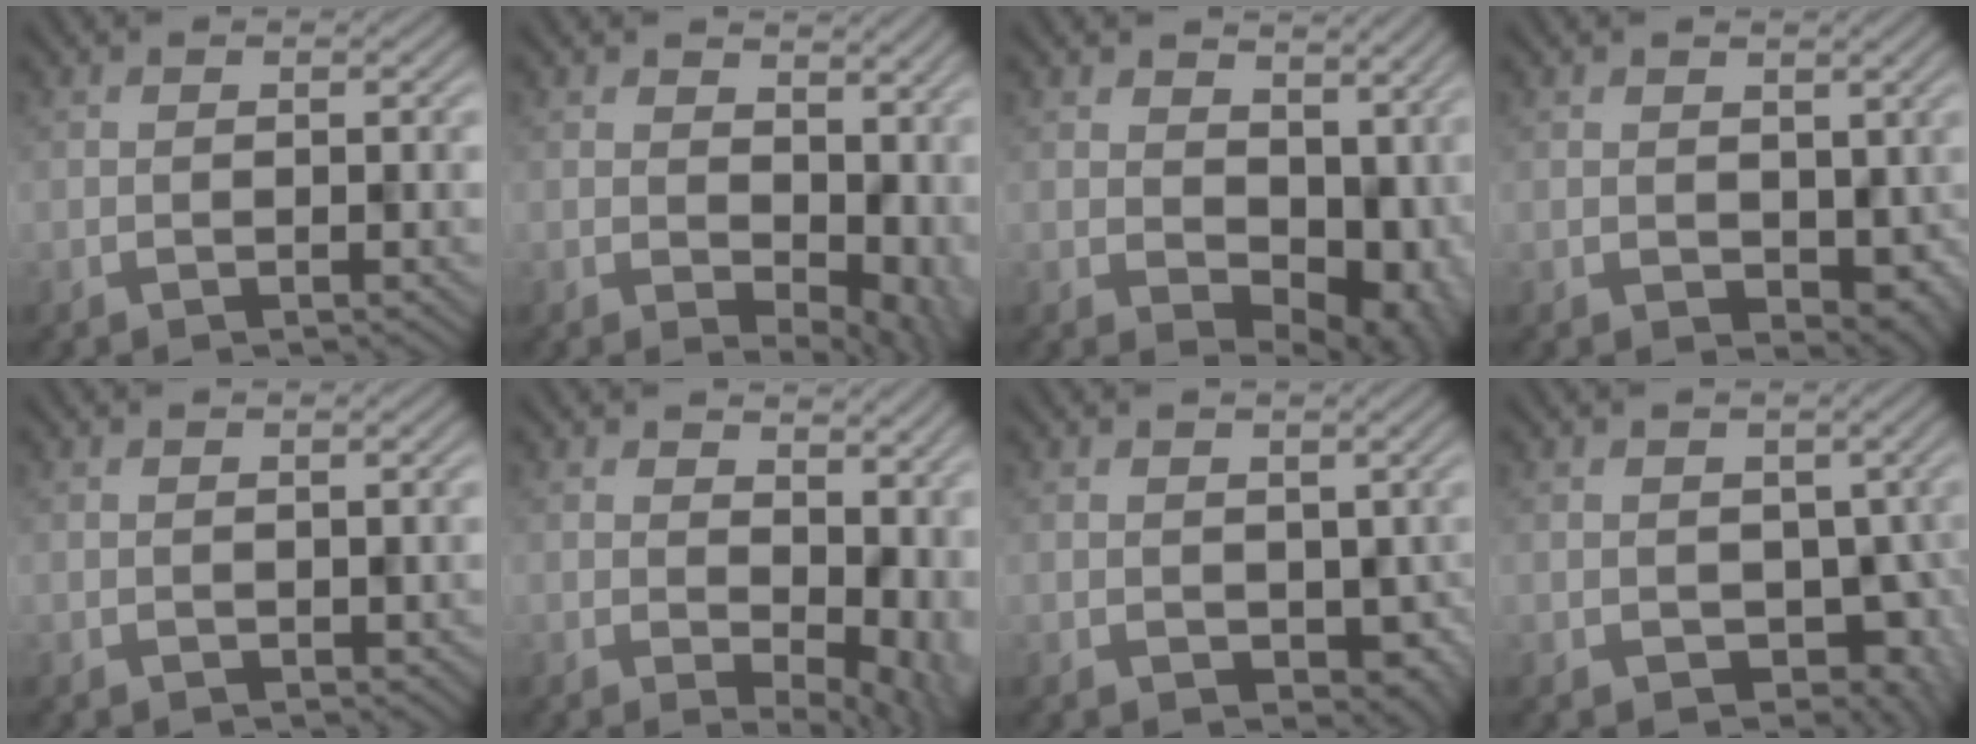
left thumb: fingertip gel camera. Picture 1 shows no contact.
{"total": 8.5, "force": [0.5, 5.8, 6.3], "torque": [-0.072, -0.032, 0.031]}
{"total": 9.3, "force": [1.2, 6.7, 6.3], "torque": [-0.079, -0.035, 0.037]}
{"total": 2.9, "force": [0.0, 2.4, 1.6], "torque": [-0.020, -0.024, 0.014]}
{"total": 0.6, "force": [0.0, 0.5, -0.3], "torque": [0.006, -0.007, 0.005]}
{"total": 10.7, "force": [0.3, 6.8, 8.2], "torque": [-0.089, -0.036, 0.039]}
{"total": 3.7, "force": [-1.1, 3.1, 1.8], "torque": [-0.022, -0.016, 0.001]}
{"total": 4.8, "force": [-1.3, 4.0, 2.3], "torque": [-0.027, -0.028, -0.005]}